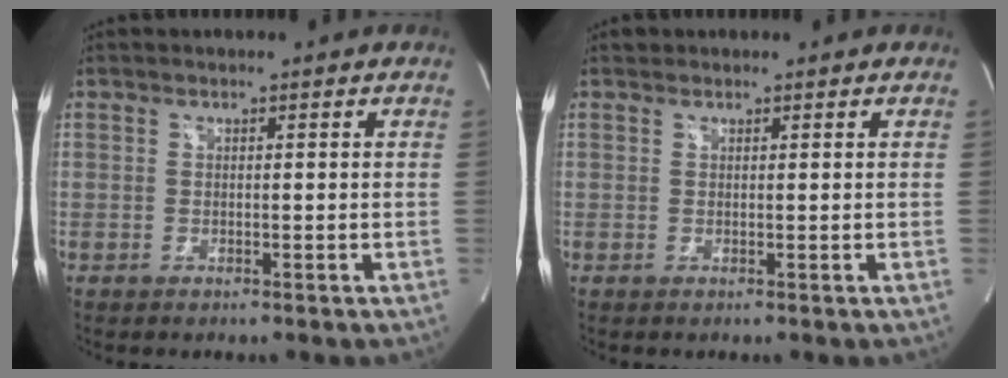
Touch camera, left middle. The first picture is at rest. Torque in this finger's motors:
{"motor_torque": [0.11, -0.16, -0.07, 0.01]}